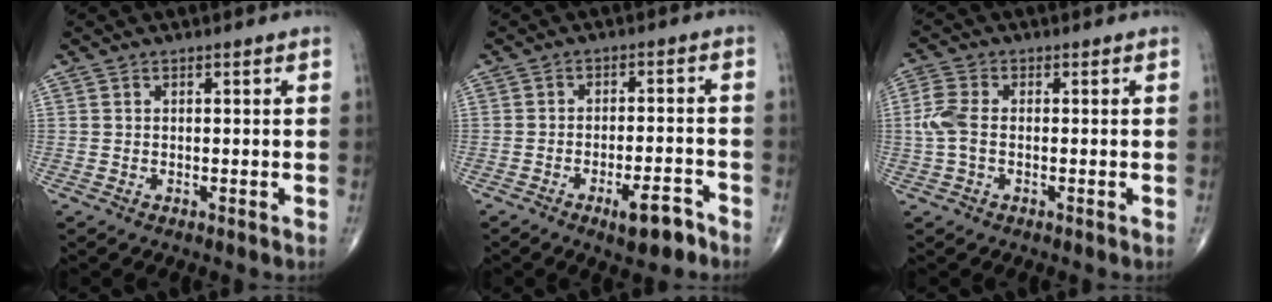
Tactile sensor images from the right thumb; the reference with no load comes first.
{"total": 6.4, "force": [-3.9, 1.9, 4.6], "torque": [-0.067, 0.024, -0.056]}
{"total": 5.1, "force": [-0.4, 3.0, 4.1], "torque": [-0.110, 0.011, -0.012]}